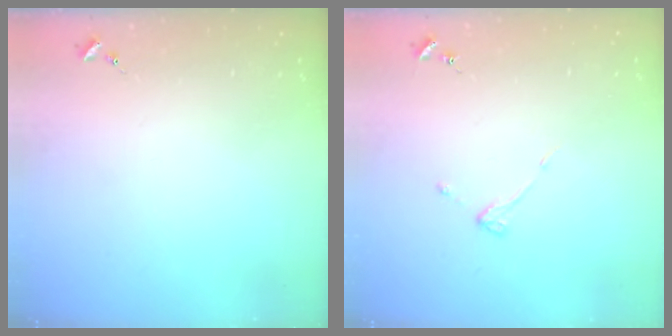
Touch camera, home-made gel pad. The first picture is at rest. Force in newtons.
{"total": 4.3, "press": 4.3, "slide": 0.4}